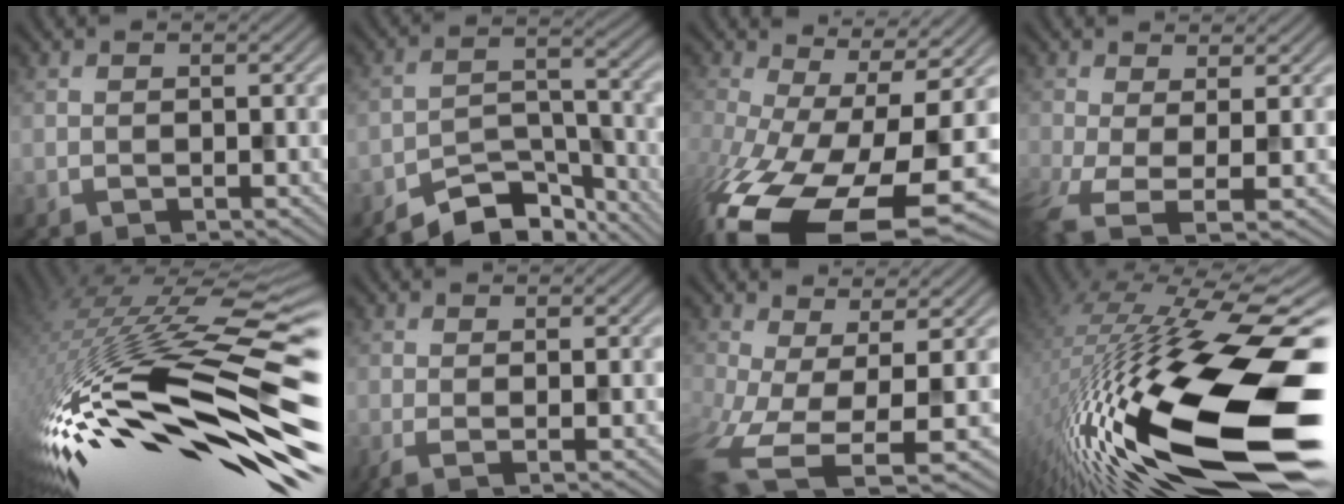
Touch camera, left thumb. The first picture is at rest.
{"total": 6.8, "force": [-6.2, 2.1, 1.8], "torque": [-0.022, 0.004, -0.117]}
{"total": 17.6, "force": [-7.2, 8.0, 14.0], "torque": [-0.304, -0.067, -0.084]}
{"total": 5.0, "force": [-1.0, 1.8, 4.6], "torque": [-0.105, -0.019, -0.015]}
{"total": 18.6, "force": [-4.1, 5.7, 17.2], "torque": [-0.332, -0.019, -0.065]}
{"total": 2.2, "force": [-0.2, 0.7, 2.1], "torque": [-0.038, 0.000, -0.006]}
{"total": 7.9, "force": [-1.8, 3.2, 7.0], "torque": [-0.164, -0.037, -0.020]}
{"total": 20.7, "force": [-4.2, 7.2, 18.9], "torque": [-0.348, -0.012, -0.078]}